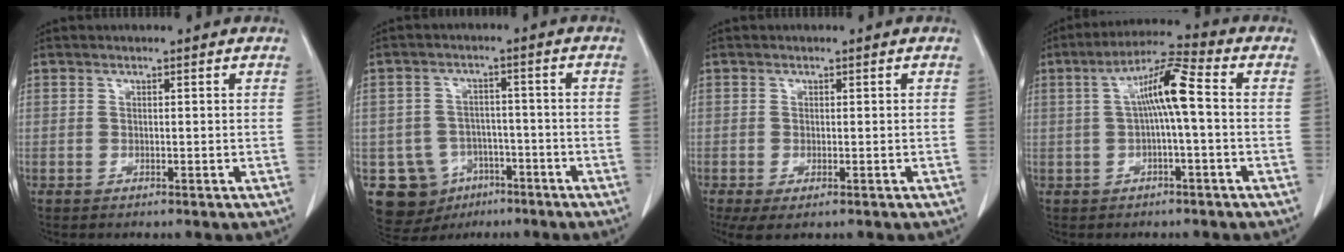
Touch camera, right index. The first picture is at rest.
{"total": 10.3, "force": [-4.8, 8.9, 2.1], "torque": [-0.047, 0.025, -0.060]}
{"total": 4.2, "force": [-2.4, 1.4, 3.1], "torque": [-0.052, -0.014, -0.035]}
{"total": 7.8, "force": [0.4, 0.5, 7.8], "torque": [-0.141, 0.025, 0.004]}